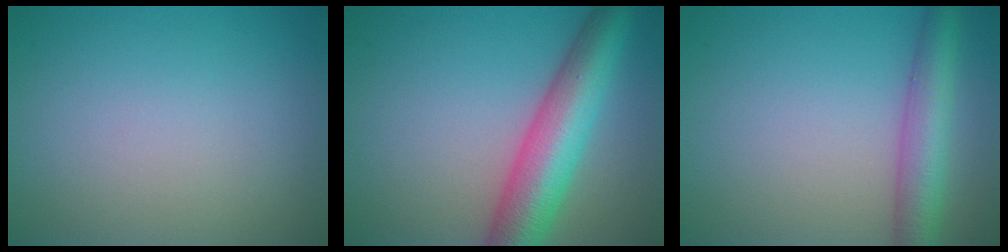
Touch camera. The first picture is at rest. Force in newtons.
{"total": 8.3, "press": 8.3, "slide": 0.3}
{"total": 4.8, "press": 4.8, "slide": 0.2}